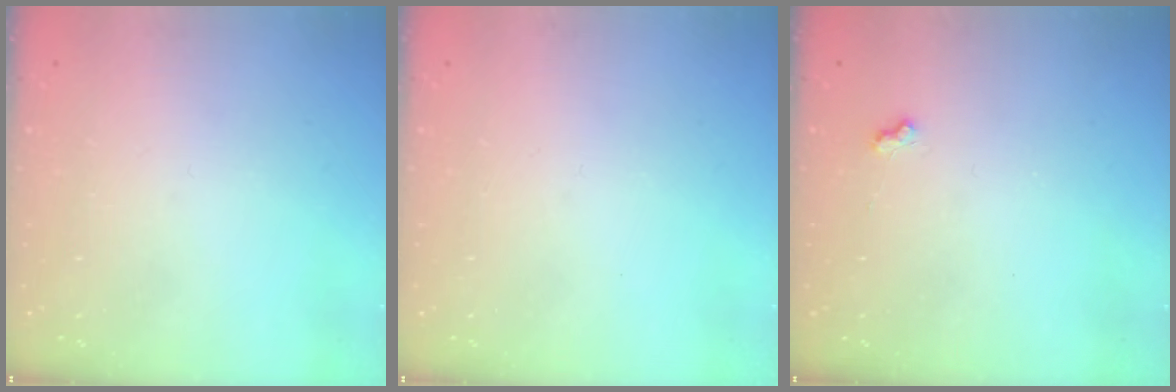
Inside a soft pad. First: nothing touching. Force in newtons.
{"total": 0.0}
{"total": 4.4, "press": 4.3, "slide": 0.8}